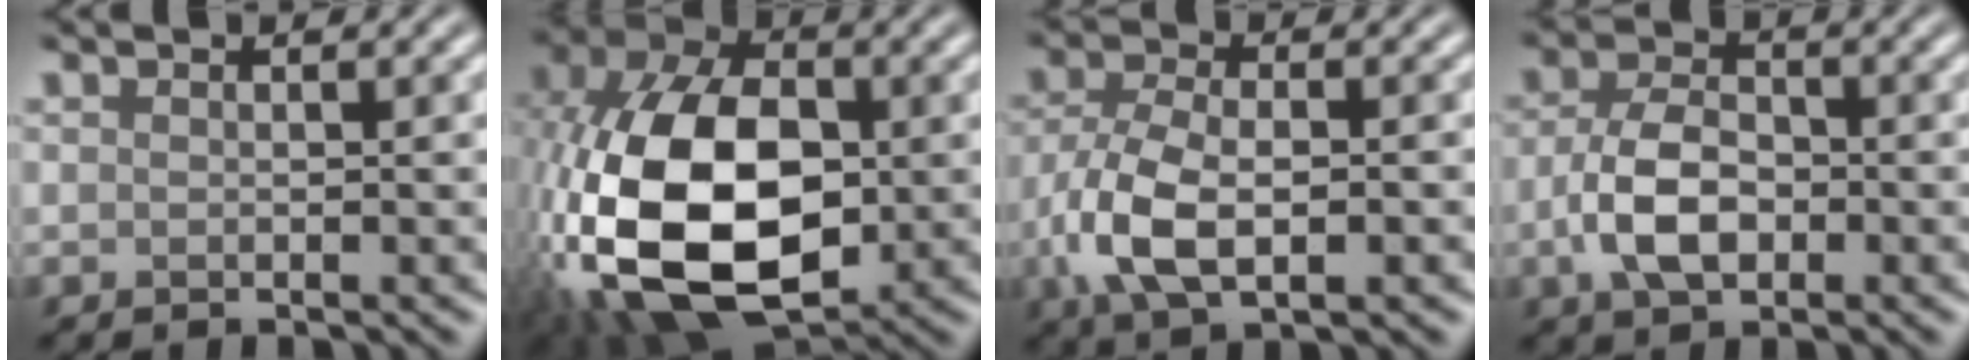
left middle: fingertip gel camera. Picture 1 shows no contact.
{"total": 16.1, "force": [-1.8, 10.3, 12.3], "torque": [-0.270, -0.009, -0.039]}
{"total": 6.4, "force": [-1.7, 3.5, 5.1], "torque": [-0.114, -0.008, -0.030]}
{"total": 4.8, "force": [-1.2, 3.0, 3.6], "torque": [-0.074, 0.001, -0.028]}